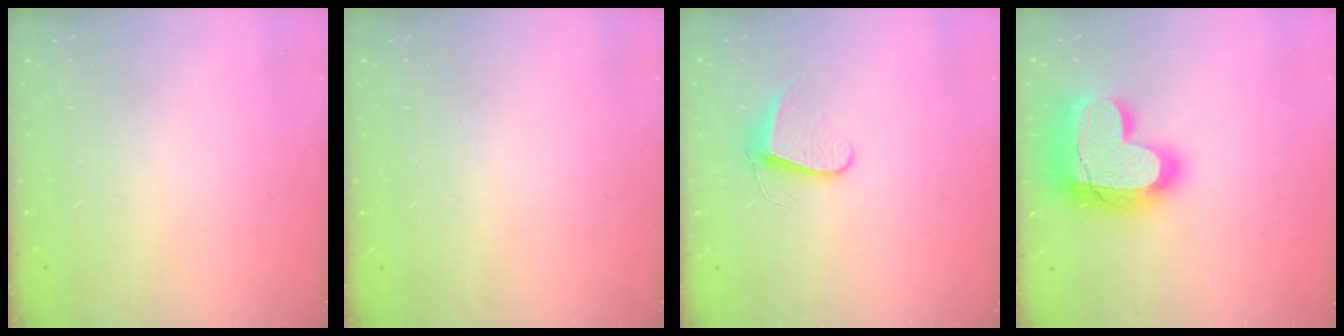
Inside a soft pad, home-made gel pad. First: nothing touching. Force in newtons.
{"total": 0.0}
{"total": 7.3, "press": 7.2, "slide": 0.6}
{"total": 26.4, "press": 26.3, "slide": 2.0}